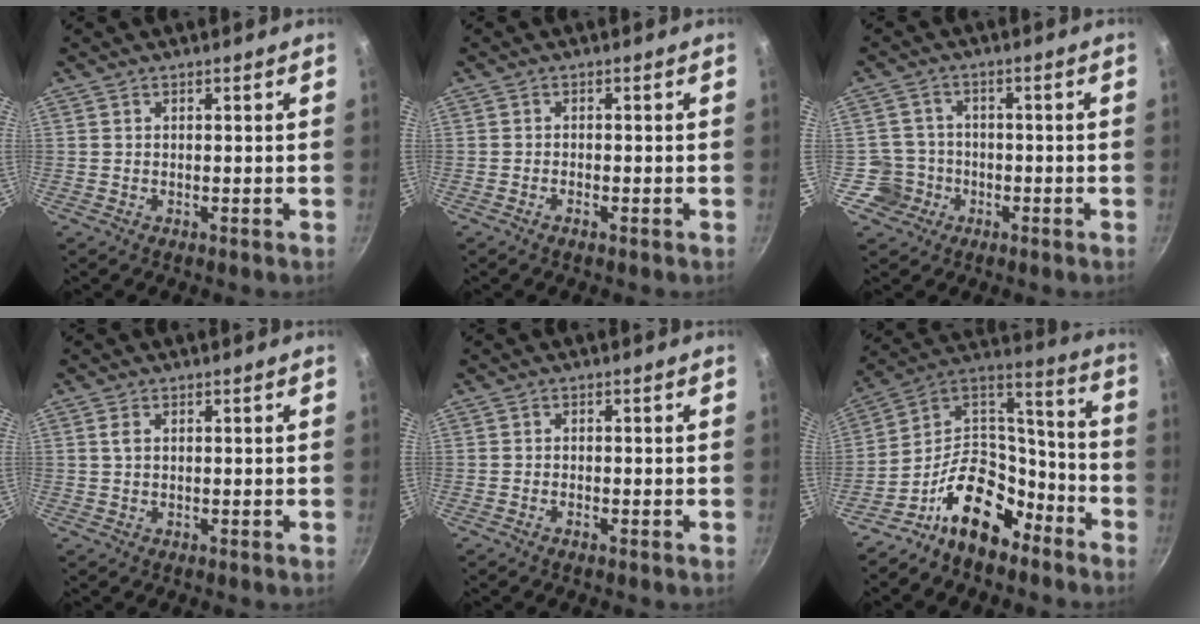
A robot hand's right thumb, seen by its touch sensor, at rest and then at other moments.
{"total": 1.1, "force": [-0.6, 0.2, 0.9], "torque": [-0.025, 0.002, -0.014]}
{"total": 5.4, "force": [-1.9, 5.1, 0.0], "torque": [0.031, 0.030, -0.036]}
{"total": 1.5, "force": [0.5, 0.8, 1.2], "torque": [-0.024, 0.000, 0.010]}
{"total": 0.9, "force": [-0.5, 0.1, 0.7], "torque": [-0.021, 0.001, -0.011]}
{"total": 17.2, "force": [-10.2, 9.9, 9.6], "torque": [-0.116, 0.109, -0.184]}